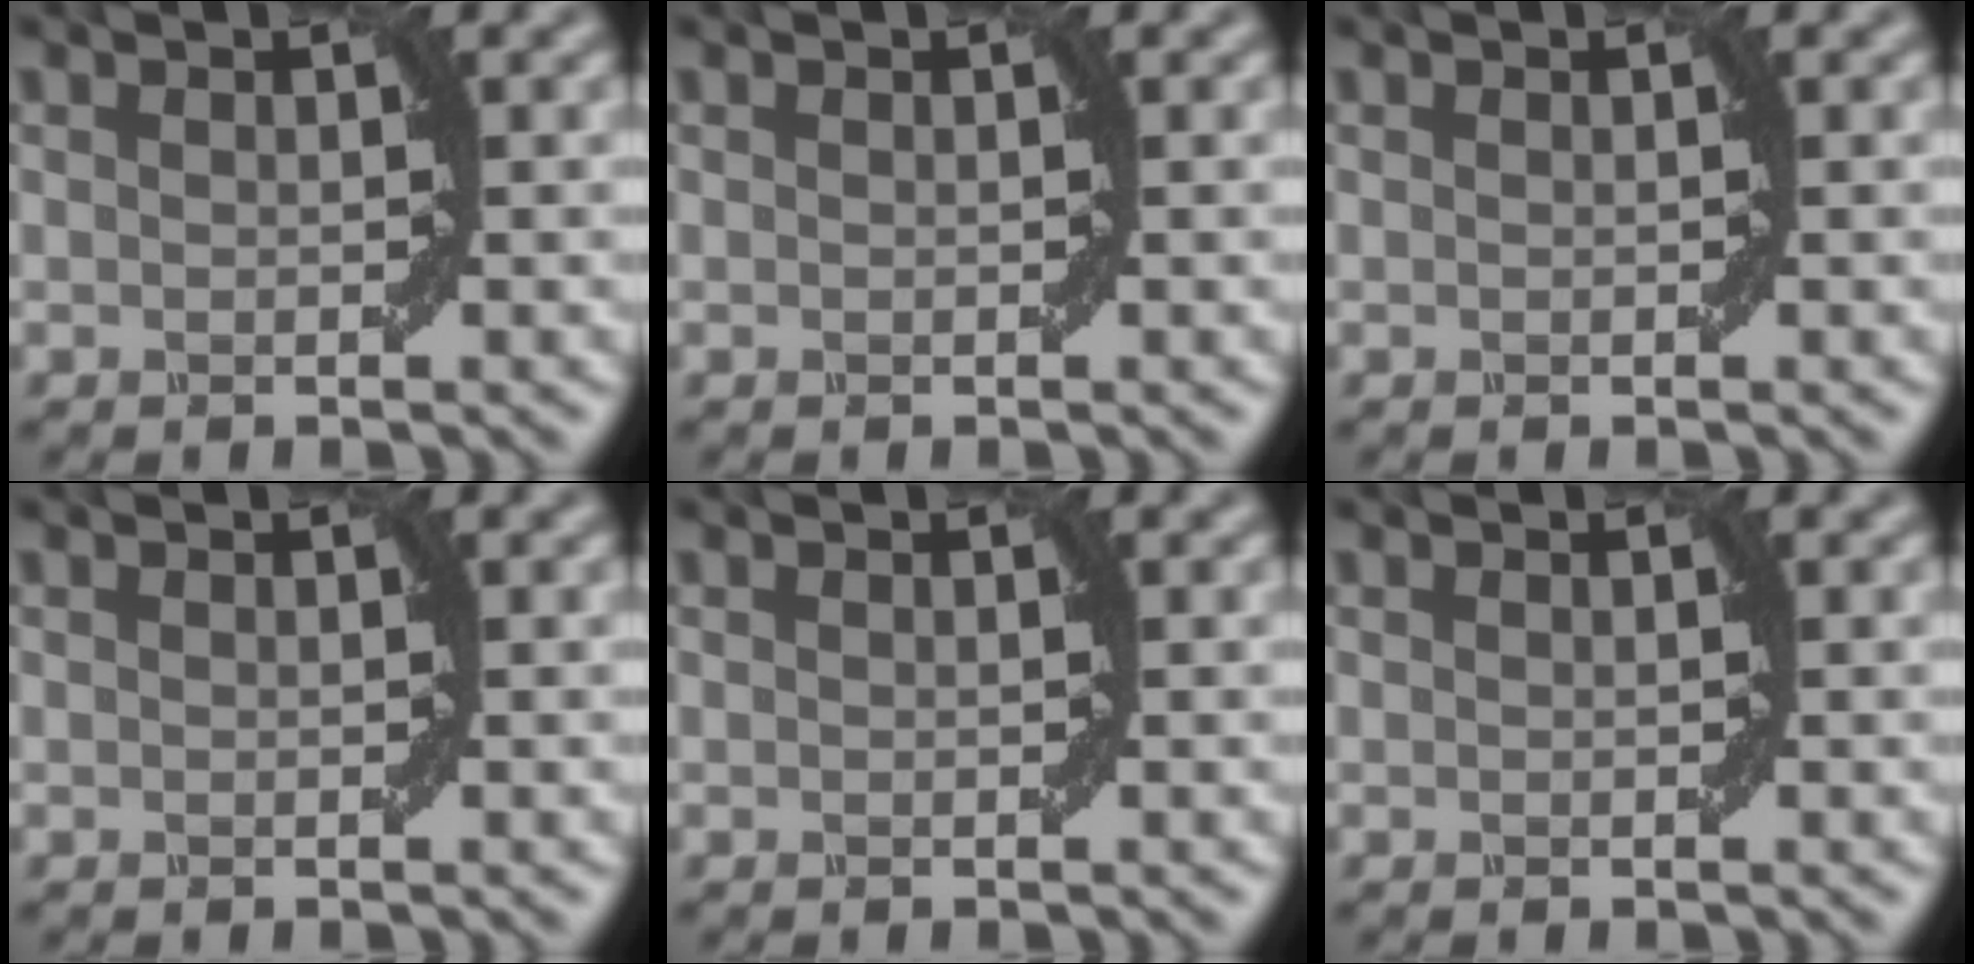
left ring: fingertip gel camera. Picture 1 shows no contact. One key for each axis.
{"total": 0.0}
{"total": 0.0}
{"total": 0.0}
{"total": 0.0}
{"total": 0.0}